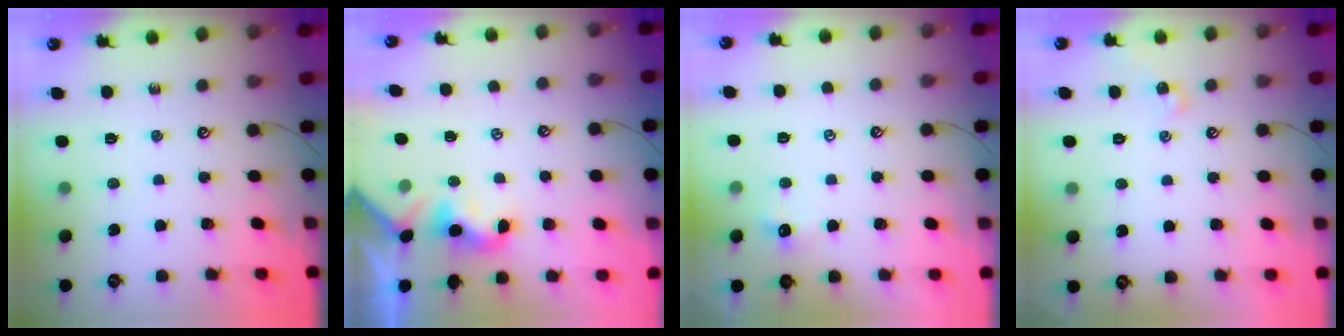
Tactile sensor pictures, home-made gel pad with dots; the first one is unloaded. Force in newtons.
{"total": 1.9, "press": 1.8, "slide": 0.6}
{"total": 1.2, "press": 1.1, "slide": 0.5}
{"total": 2.1, "press": 2.0, "slide": 0.6}